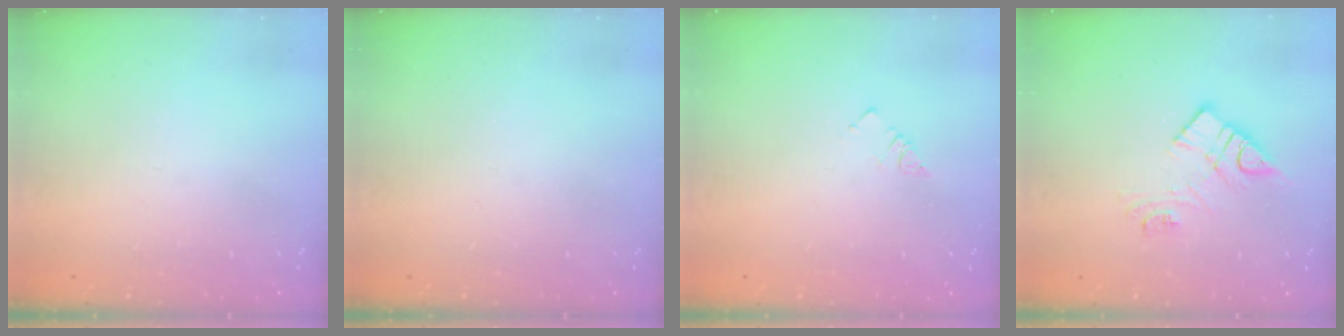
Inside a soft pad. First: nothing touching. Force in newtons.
{"total": 0.0}
{"total": 2.9, "press": 2.9, "slide": 0.4}
{"total": 9.5, "press": 9.4, "slide": 0.6}